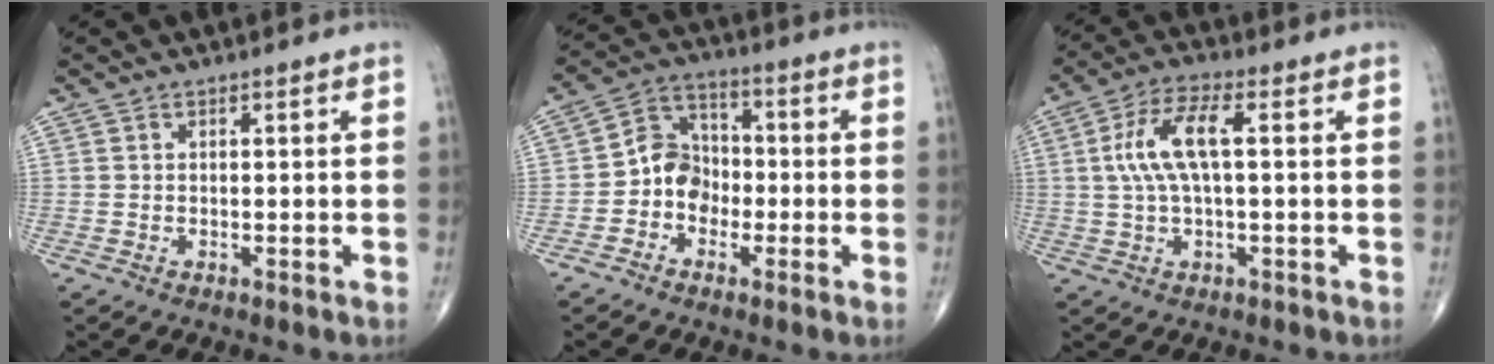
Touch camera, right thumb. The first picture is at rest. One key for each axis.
{"total": 7.5, "fx": -2.2, "fy": 6.3, "fz": 3.4, "tx": -0.025, "ty": 0.034, "tz": -0.055}
{"total": 9.3, "fx": 1.3, "fy": 3.1, "fz": 8.6, "tx": -0.188, "ty": 0.024, "tz": 0.022}